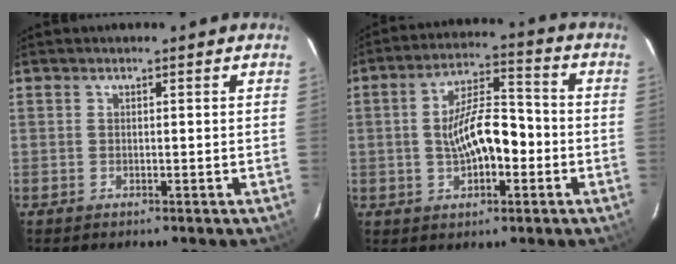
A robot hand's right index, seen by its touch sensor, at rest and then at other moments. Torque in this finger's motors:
{"motor_torque": [0.25, 0.03, 0.34, 0.10]}